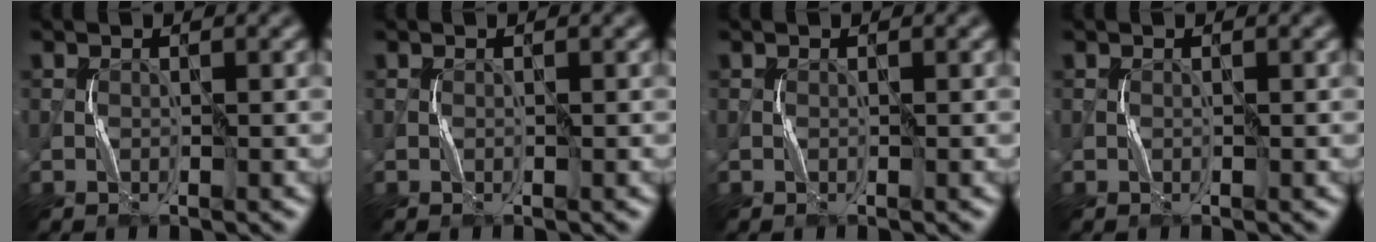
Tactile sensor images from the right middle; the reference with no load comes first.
{"total": 0.0}
{"total": 0.0}
{"total": 0.0}